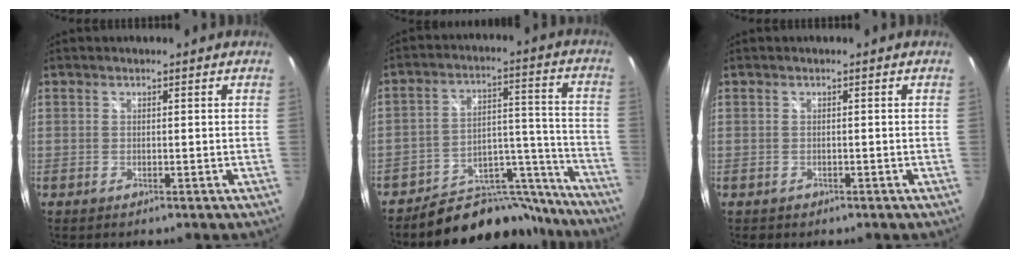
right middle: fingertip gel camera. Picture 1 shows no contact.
{"total": 17.5, "force": [-15.9, 6.8, 2.9], "torque": [-0.028, 0.069, -0.220]}
{"total": 1.0, "force": [-0.5, 0.8, 0.2], "torque": [-0.005, -0.002, -0.005]}